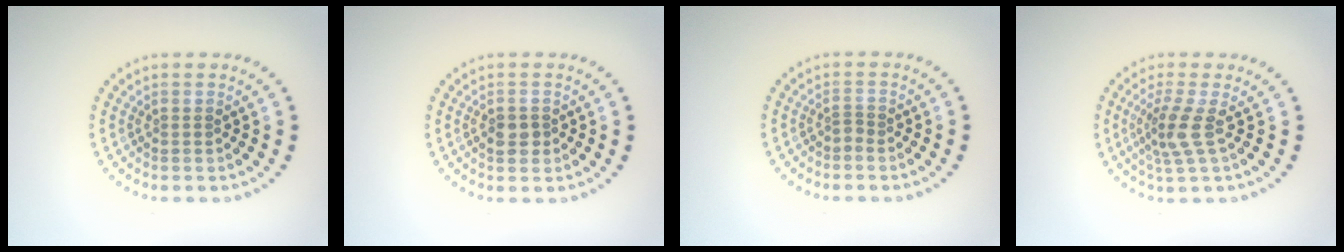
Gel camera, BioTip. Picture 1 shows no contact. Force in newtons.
{"total": 1.6, "press": 1.6, "slide": 0.3}
{"total": 0.6, "press": 0.3, "slide": 0.5}
{"total": 2.7, "press": 2.1, "slide": 1.8}